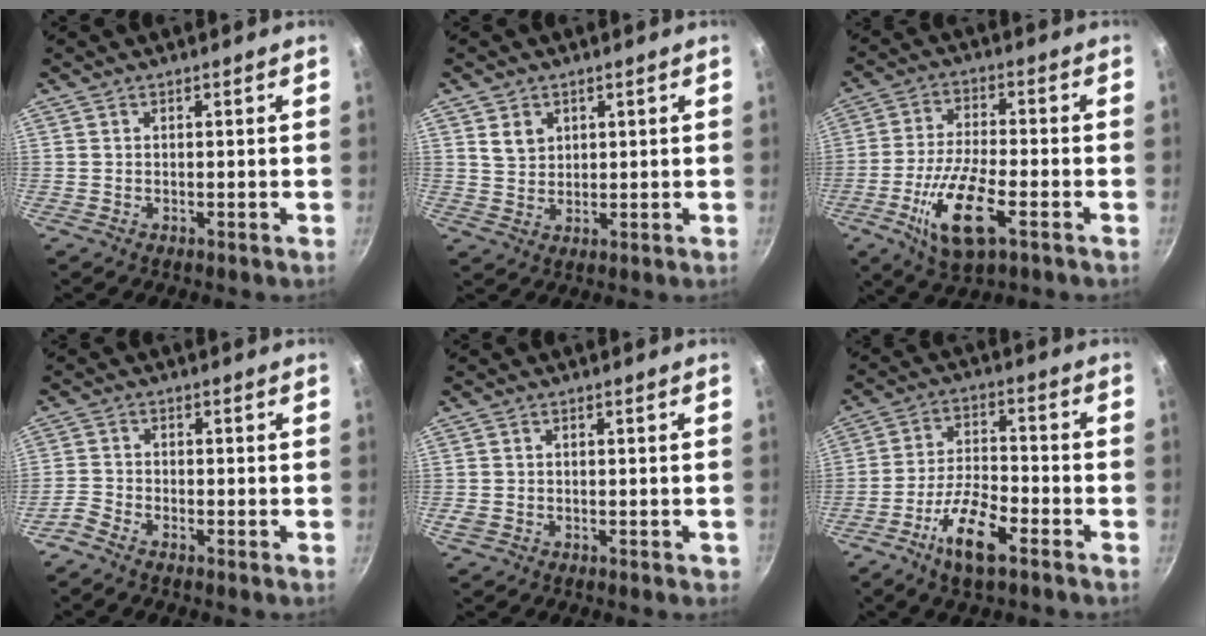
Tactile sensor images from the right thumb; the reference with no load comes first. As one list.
[{"total": 3.9, "force": [1.7, 3.1, 1.8], "torque": [-0.018, -0.005, 0.039]}, {"total": 13.4, "force": [-5.1, 4.6, 11.5], "torque": [-0.225, 0.006, -0.095]}, {"total": 2.7, "force": [-2.2, 0.8, 1.3], "torque": [-0.039, 0.016, -0.054]}, {"total": 2.0, "force": [-0.6, 1.5, 1.1], "torque": [-0.017, 0.000, -0.004]}, {"total": 10.5, "force": [-5.8, 3.4, 8.1], "torque": [-0.150, 0.033, -0.109]}]